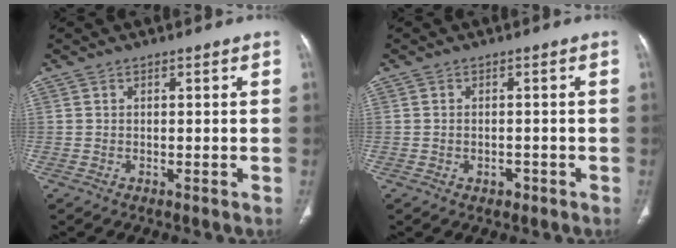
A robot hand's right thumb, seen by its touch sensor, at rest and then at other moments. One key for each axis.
{"total": 1.6, "fx": -0.8, "fy": 1.2, "fz": 0.8, "tx": -0.007, "ty": 0.009, "tz": -0.007}